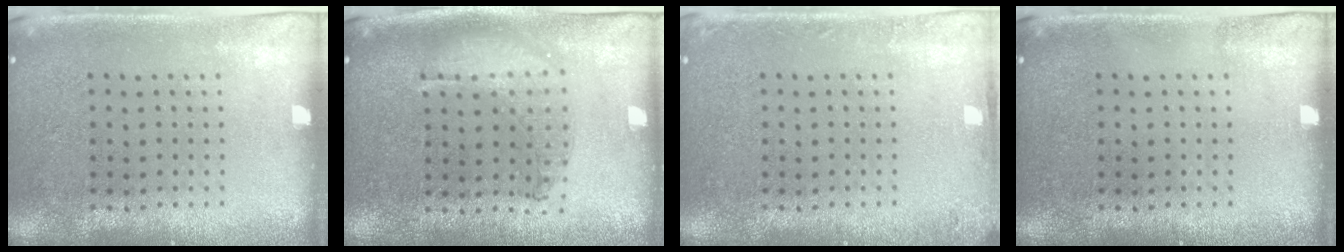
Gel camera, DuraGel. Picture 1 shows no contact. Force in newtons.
{"total": 1.0, "press": 0.9, "slide": 0.3}
{"total": 1.1, "press": 1.1, "slide": 0.1}
{"total": 0.0}